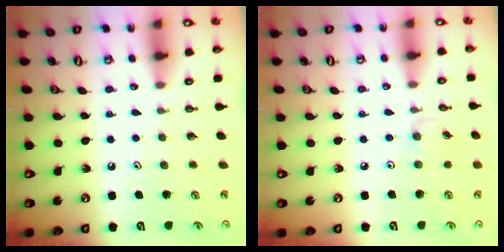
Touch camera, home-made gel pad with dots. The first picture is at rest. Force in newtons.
{"total": 2.5, "press": 2.4, "slide": 0.4}